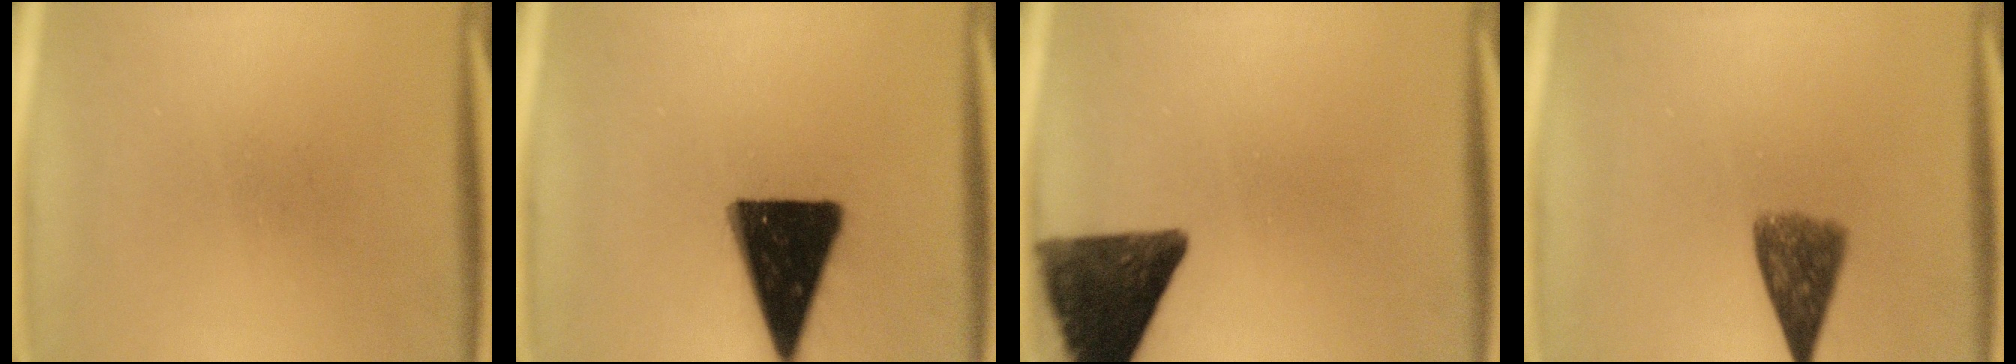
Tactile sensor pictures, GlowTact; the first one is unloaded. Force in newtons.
{"total": 17.6}
{"total": 13.0}
{"total": 6.6}